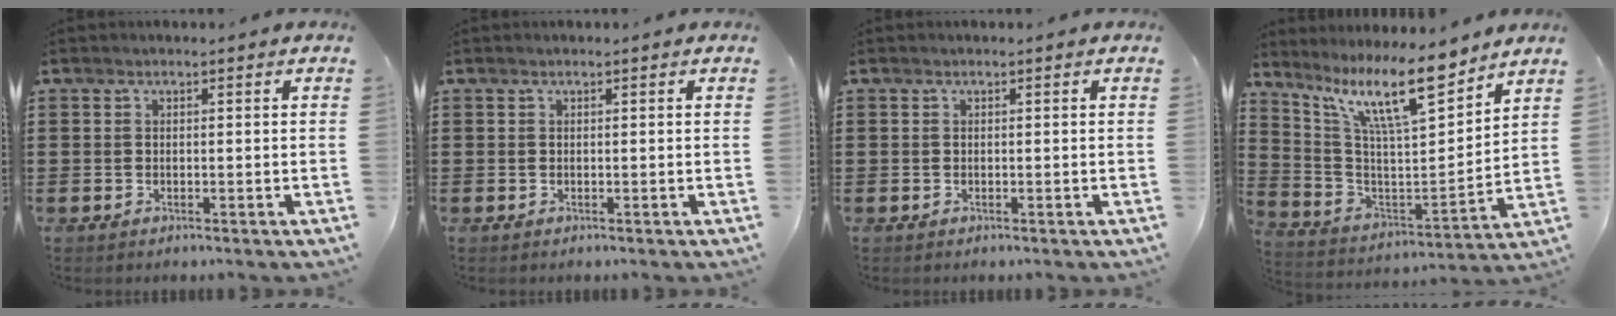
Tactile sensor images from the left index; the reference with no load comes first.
{"total": 0.0}
{"total": 0.0}
{"total": 13.6, "force": [10.0, 2.8, 8.8], "torque": [-0.192, -0.045, 0.174]}